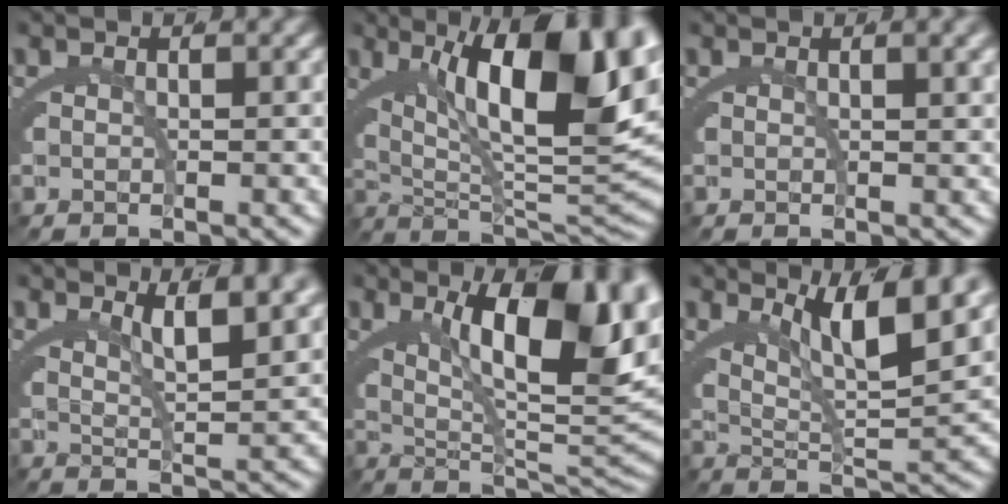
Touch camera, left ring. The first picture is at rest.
{"total": 16.6, "force": [4.6, 6.6, 14.5], "torque": [-0.192, 0.011, 0.070]}
{"total": 1.0, "force": [0.5, -0.3, 0.8], "torque": [-0.014, 0.003, 0.011]}
{"total": 3.9, "force": [2.7, -0.4, 2.7], "torque": [-0.035, -0.007, 0.051]}
{"total": 12.7, "force": [3.8, 4.1, 11.4], "torque": [-0.149, 0.003, 0.064]}
{"total": 7.1, "force": [3.5, 1.2, 6.0], "torque": [-0.085, 0.000, 0.059]}